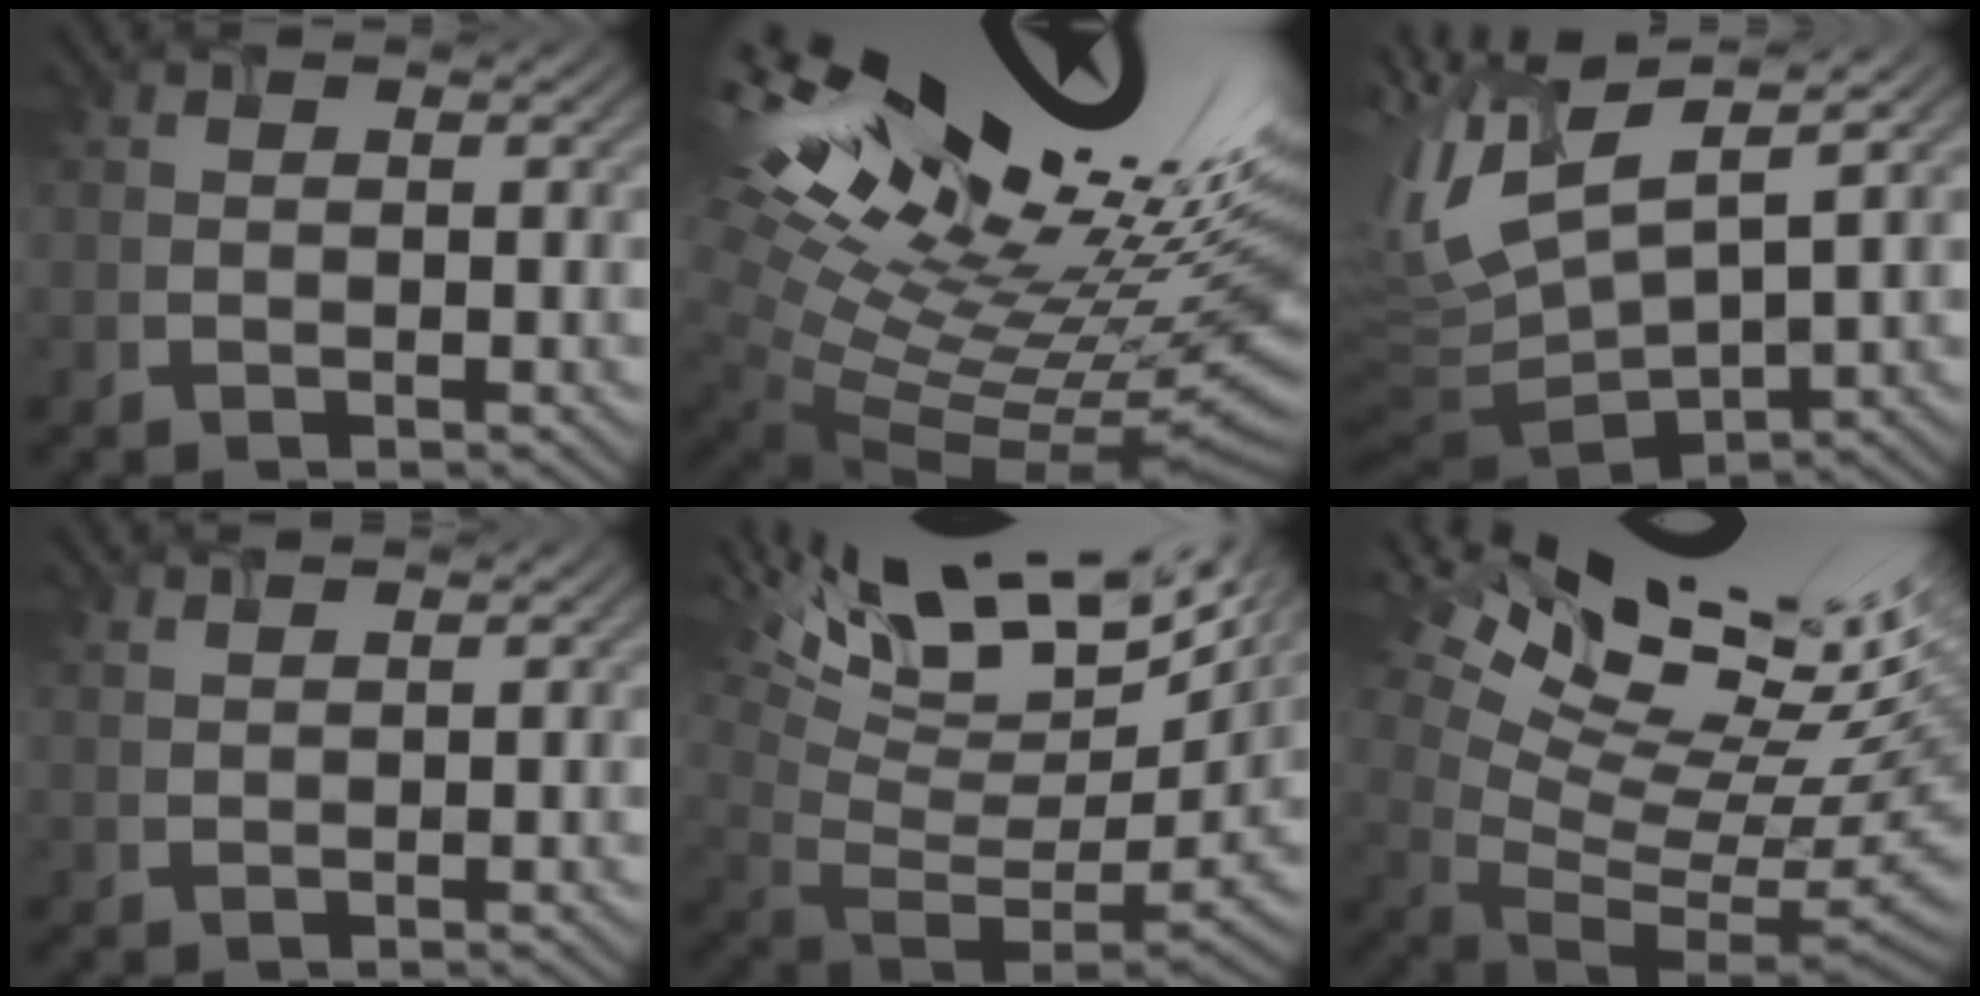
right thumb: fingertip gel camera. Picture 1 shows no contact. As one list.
[{"total": 19.3, "force": [9.0, 8.6, 14.7], "torque": [-0.262, 0.017, 0.191]}, {"total": 12.2, "force": [2.4, 4.2, 11.2], "torque": [-0.275, 0.023, 0.057]}, {"total": 2.0, "force": [2.0, -0.3, 0.1], "torque": [-0.013, 0.006, 0.042]}, {"total": 16.8, "force": [10.0, 5.8, 12.2], "torque": [-0.248, 0.015, 0.176]}, {"total": 17.3, "force": [9.9, 7.8, 11.9], "torque": [-0.202, 0.040, 0.216]}]